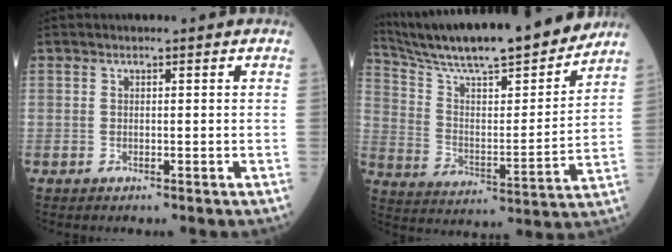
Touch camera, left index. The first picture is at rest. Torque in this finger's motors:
{"motor_torque": [0.06, -1.12, 0.35, 0.13]}